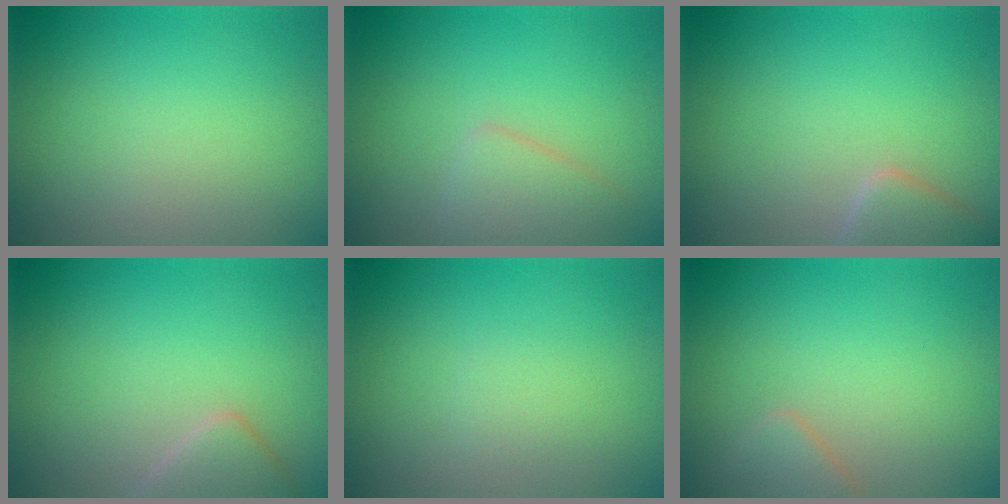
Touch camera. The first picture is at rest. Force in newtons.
{"total": 2.4, "press": 2.4, "slide": 0.1}
{"total": 3.0, "press": 3.0, "slide": 0.2}
{"total": 2.6, "press": 2.6, "slide": 0.2}
{"total": 0.8, "press": 0.8, "slide": 0.0}
{"total": 1.9, "press": 1.9, "slide": 0.2}